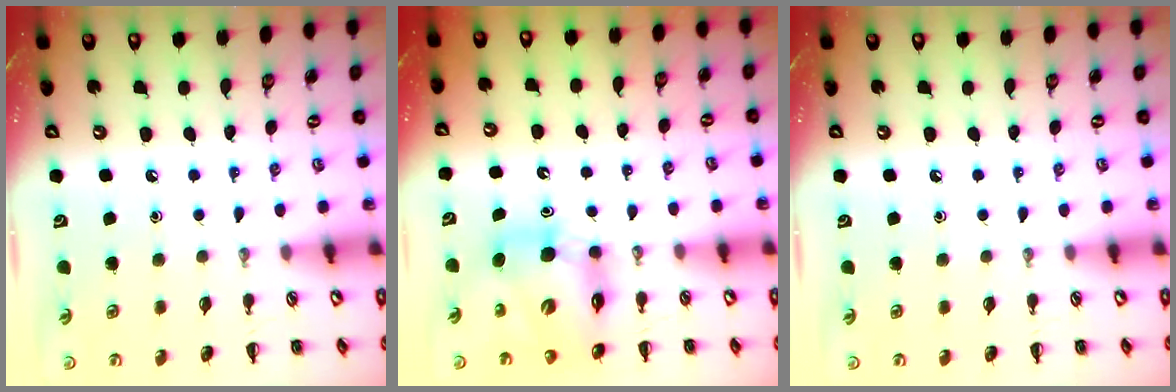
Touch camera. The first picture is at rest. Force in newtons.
{"total": 9.5, "press": 9.2, "slide": 2.4}
{"total": 0.0}